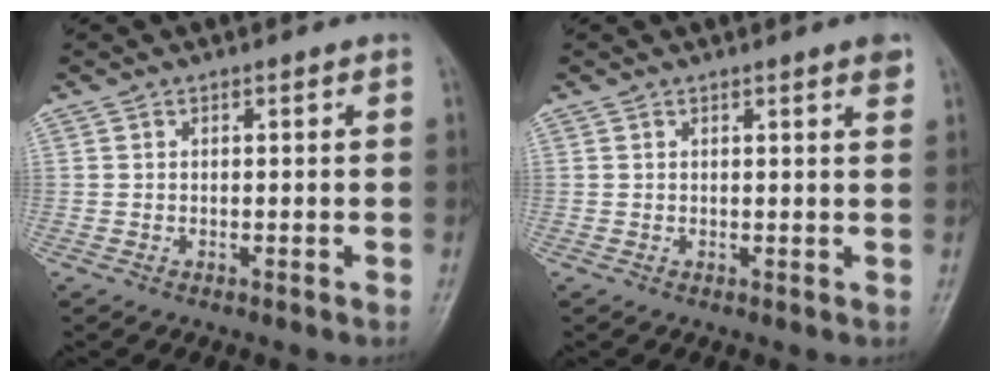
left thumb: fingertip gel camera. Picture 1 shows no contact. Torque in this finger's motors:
{"motor_torque": [0.53, 0.26, 0.40, -0.02, 0.00]}